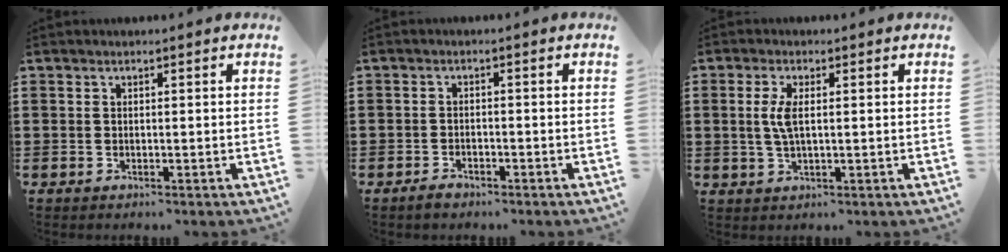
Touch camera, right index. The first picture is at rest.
{"total": 1.5, "force": [-1.3, 0.5, 0.4], "torque": [-0.014, -0.003, -0.026]}
{"total": 3.9, "force": [0.5, 1.3, 3.6], "torque": [-0.088, 0.000, 0.002]}